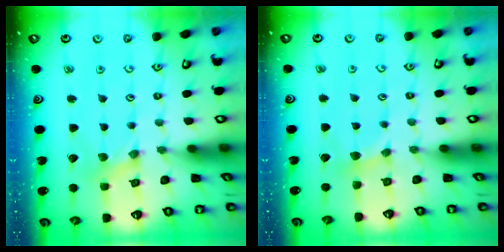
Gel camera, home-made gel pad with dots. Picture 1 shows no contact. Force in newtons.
{"total": 2.1, "press": 2.0, "slide": 0.4}